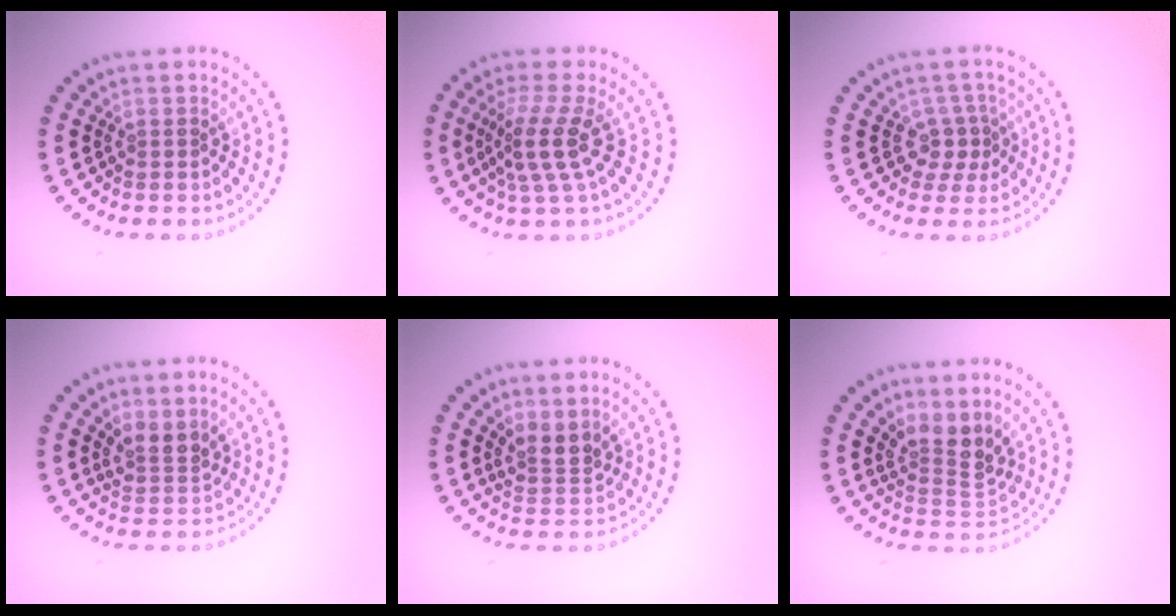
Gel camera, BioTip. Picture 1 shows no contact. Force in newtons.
{"total": 3.8, "press": 2.8, "slide": 2.6}
{"total": 2.3, "press": 1.8, "slide": 1.5}
{"total": 2.5, "press": 1.8, "slide": 1.7}
{"total": 2.6, "press": 1.9, "slide": 1.8}
{"total": 3.4, "press": 2.4, "slide": 2.5}